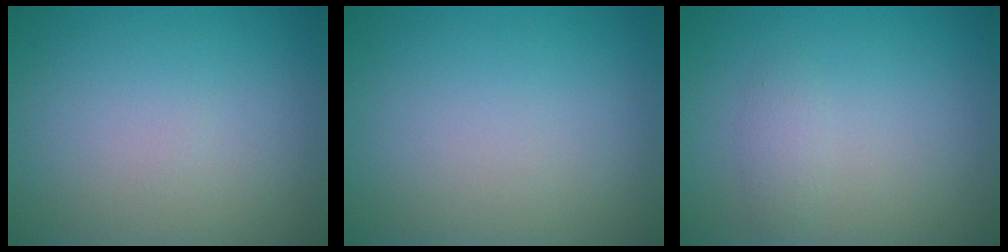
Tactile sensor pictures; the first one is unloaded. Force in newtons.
{"total": 0.0}
{"total": 1.1, "press": 1.1, "slide": 0.0}